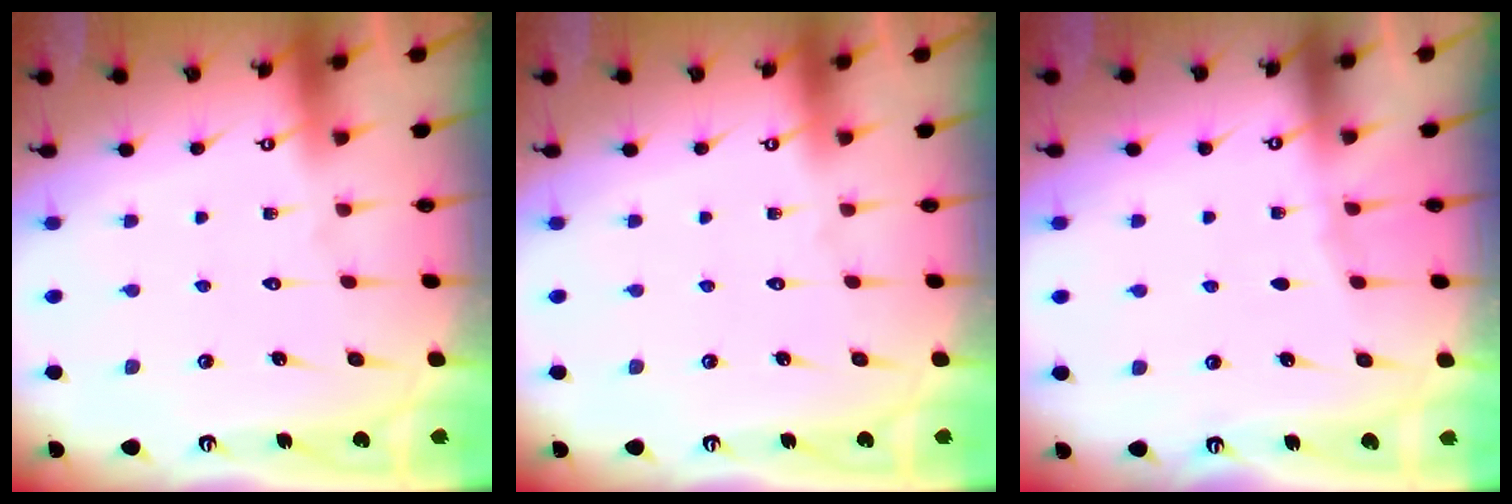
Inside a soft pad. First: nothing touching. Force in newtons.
{"total": 0.0}
{"total": 2.0, "press": 2.0, "slide": 0.4}